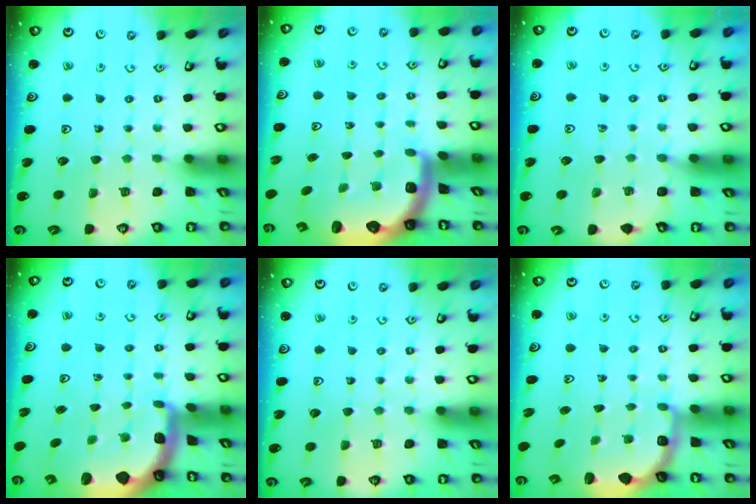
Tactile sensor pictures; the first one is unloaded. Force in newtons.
{"total": 2.9, "press": 2.6, "slide": 1.4}
{"total": 5.7, "press": 5.6, "slide": 0.6}
{"total": 1.7, "press": 1.7, "slide": 0.4}
{"total": 0.0}
{"total": 2.8, "press": 2.2, "slide": 1.7}